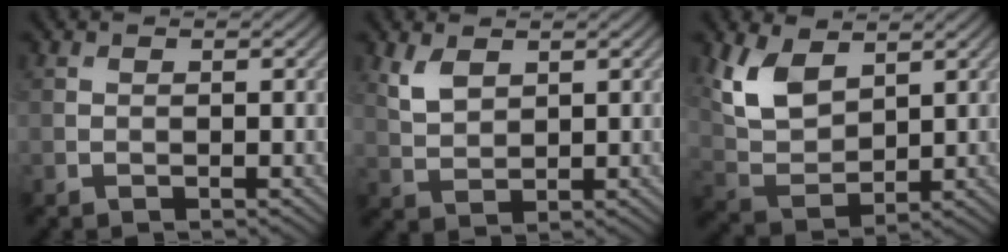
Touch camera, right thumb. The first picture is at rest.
{"total": 3.6, "force": [2.1, 1.9, 2.2], "torque": [-0.059, -0.003, 0.047]}
{"total": 7.8, "force": [3.9, 4.3, 5.1], "torque": [-0.125, -0.006, 0.082]}